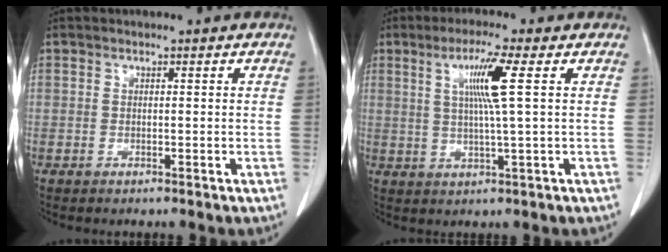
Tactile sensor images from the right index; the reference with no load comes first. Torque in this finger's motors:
{"motor_torque": [0.55, 0.15, 0.19, 0.06]}